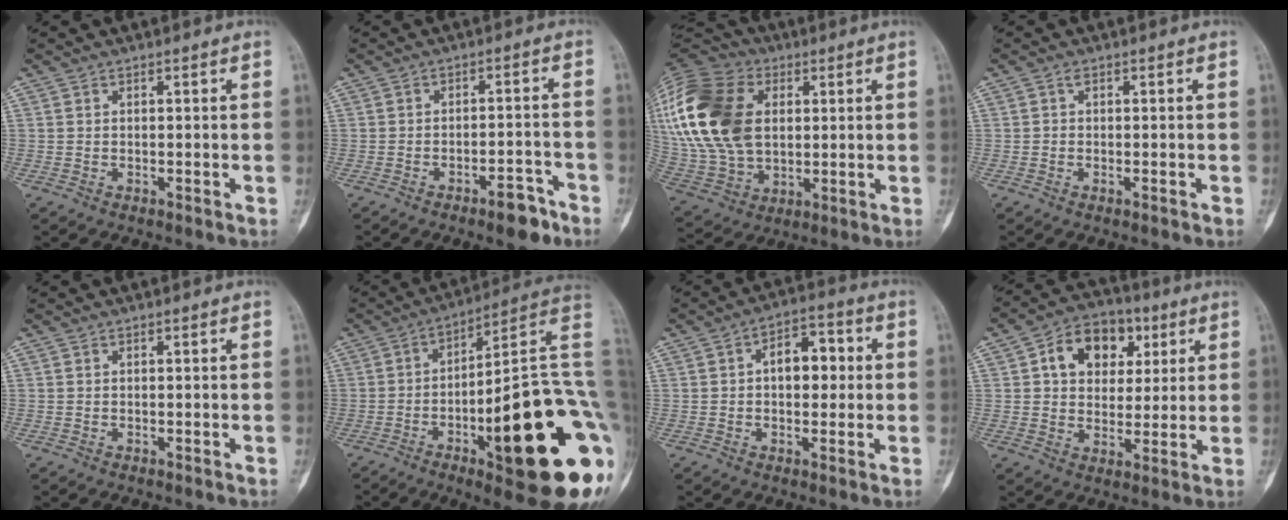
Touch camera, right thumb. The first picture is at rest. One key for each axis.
{"total": 5.6, "fx": -3.8, "fy": 2.0, "fz": 3.5, "tx": -0.041, "ty": 0.030, "tz": -0.050}
{"total": 29.2, "fx": 6.3, "fy": 20.1, "fz": 20.3, "tx": -0.459, "ty": 0.027, "tz": 0.125}
{"total": 0.6, "fx": 0.1, "fy": 0.5, "fz": 0.3, "tx": -0.003, "ty": 0.002, "tz": -0.003}
{"total": 0.0}
{"total": 30.2, "fx": -7.4, "fy": 7.6, "fz": 28.3, "tx": -0.322, "ty": 0.022, "tz": -0.101}
{"total": 8.2, "fx": 0.9, "fy": 5.0, "fz": 6.5, "tx": -0.065, "ty": 0.019, "tz": 0.007}
{"total": 13.0, "fx": 4.3, "fy": 9.6, "fz": 7.6, "tx": -0.076, "ty": 0.002, "tz": 0.065}